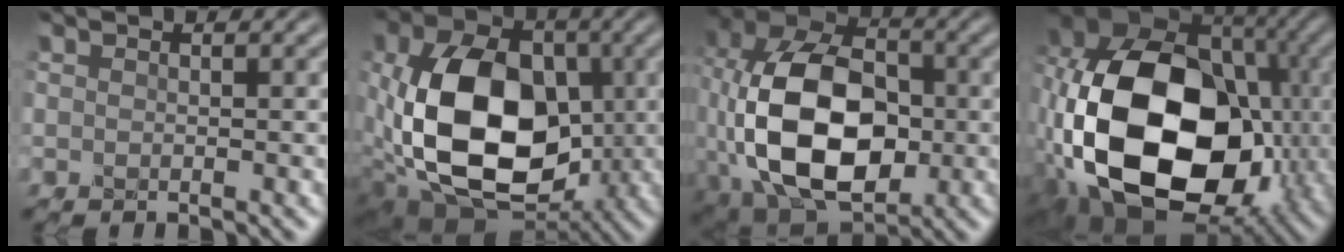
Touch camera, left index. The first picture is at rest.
{"total": 14.5, "force": [-1.8, 9.7, 10.6], "torque": [-0.215, -0.027, -0.035]}
{"total": 14.7, "force": [-2.0, 9.4, 11.1], "torque": [-0.224, -0.010, -0.042]}
{"total": 20.0, "force": [-4.2, 13.6, 14.0], "torque": [-0.294, -0.042, -0.060]}